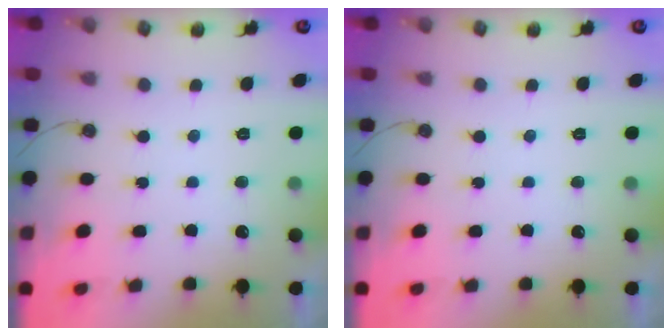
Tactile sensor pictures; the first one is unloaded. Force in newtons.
{"total": 0.0}